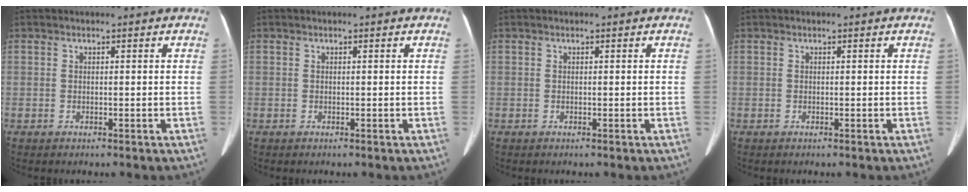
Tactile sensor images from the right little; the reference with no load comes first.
{"total": 0.0}
{"total": 0.0}
{"total": 0.0}